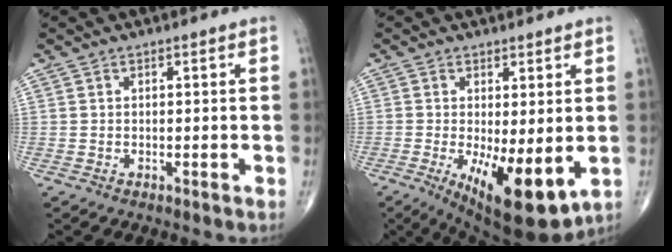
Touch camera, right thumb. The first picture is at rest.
{"total": 13.0, "force": [-2.9, 4.6, 11.8], "torque": [-0.178, -0.028, -0.028]}